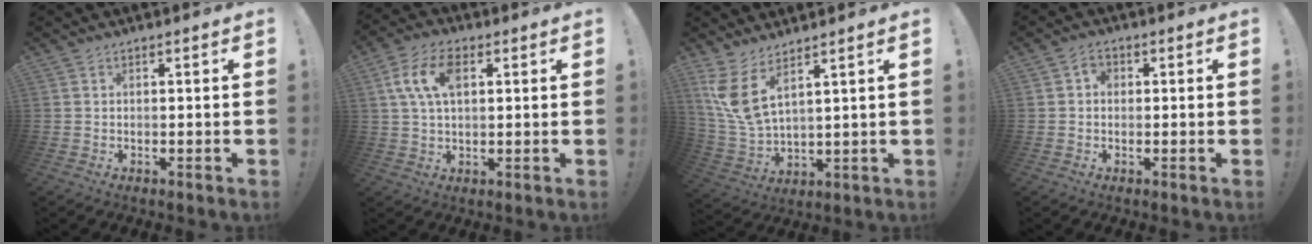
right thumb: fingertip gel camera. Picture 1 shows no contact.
{"total": 10.6, "force": [3.1, 6.1, 8.0], "torque": [-0.150, 0.007, 0.057]}
{"total": 9.2, "force": [5.7, 3.3, 6.5], "torque": [-0.146, -0.046, 0.110]}
{"total": 2.8, "force": [-0.1, 2.3, 1.6], "torque": [-0.018, 0.004, -0.003]}